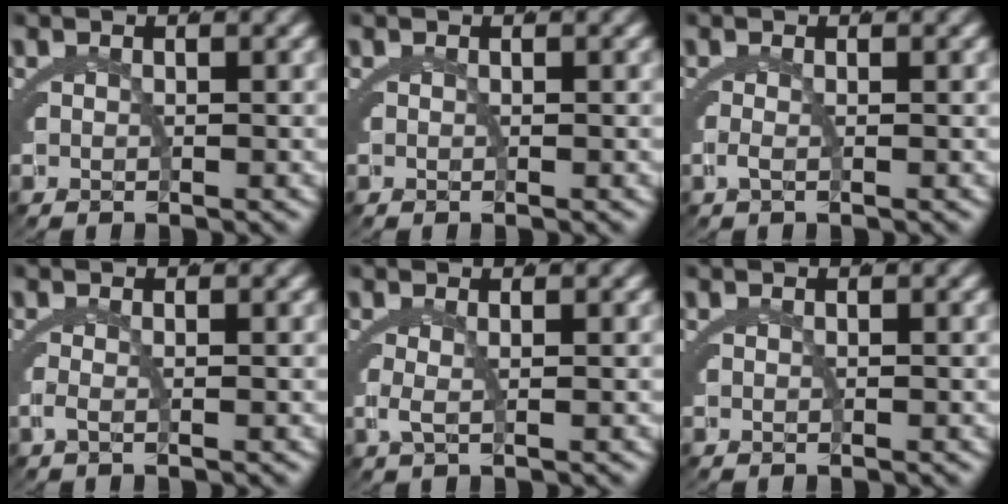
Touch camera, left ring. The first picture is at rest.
{"total": 0.0}
{"total": 1.0, "force": [-0.2, -0.3, 0.9], "torque": [-0.024, -0.009, -0.001]}
{"total": 1.1, "force": [-0.2, -0.3, 1.0], "torque": [-0.029, -0.009, -0.002]}
{"total": 1.6, "force": [0.5, -0.1, 1.5], "torque": [-0.040, -0.012, 0.015]}
{"total": 0.0}